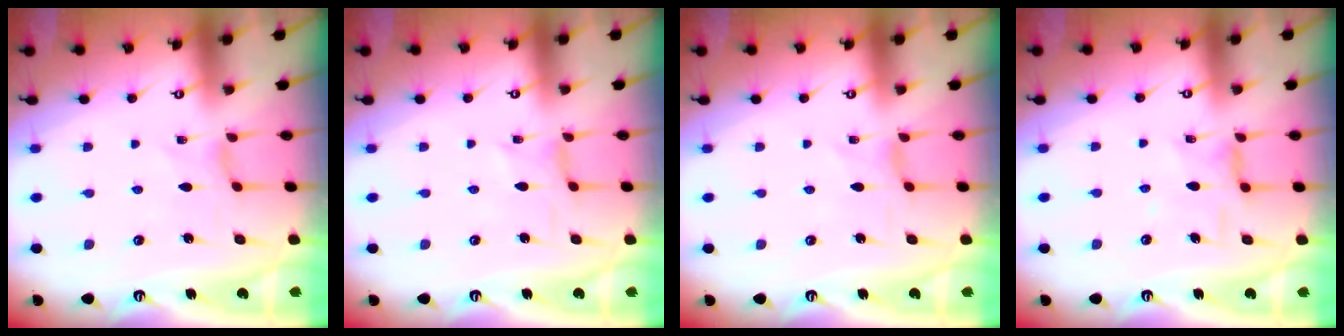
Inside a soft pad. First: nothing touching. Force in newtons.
{"total": 0.0}
{"total": 0.0}
{"total": 5.8, "press": 5.8, "slide": 0.5}